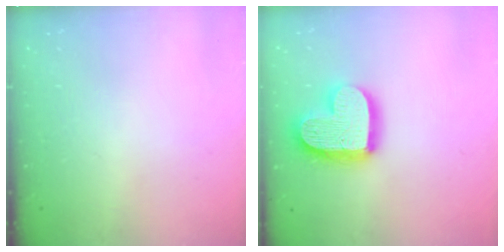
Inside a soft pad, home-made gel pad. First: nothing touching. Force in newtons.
{"total": 17.1, "press": 17.1, "slide": 1.4}